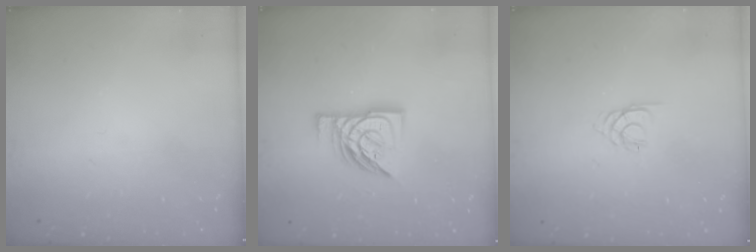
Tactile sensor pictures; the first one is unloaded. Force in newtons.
{"total": 12.8, "press": 12.7, "slide": 1.5}
{"total": 1.6, "press": 1.6, "slide": 0.3}